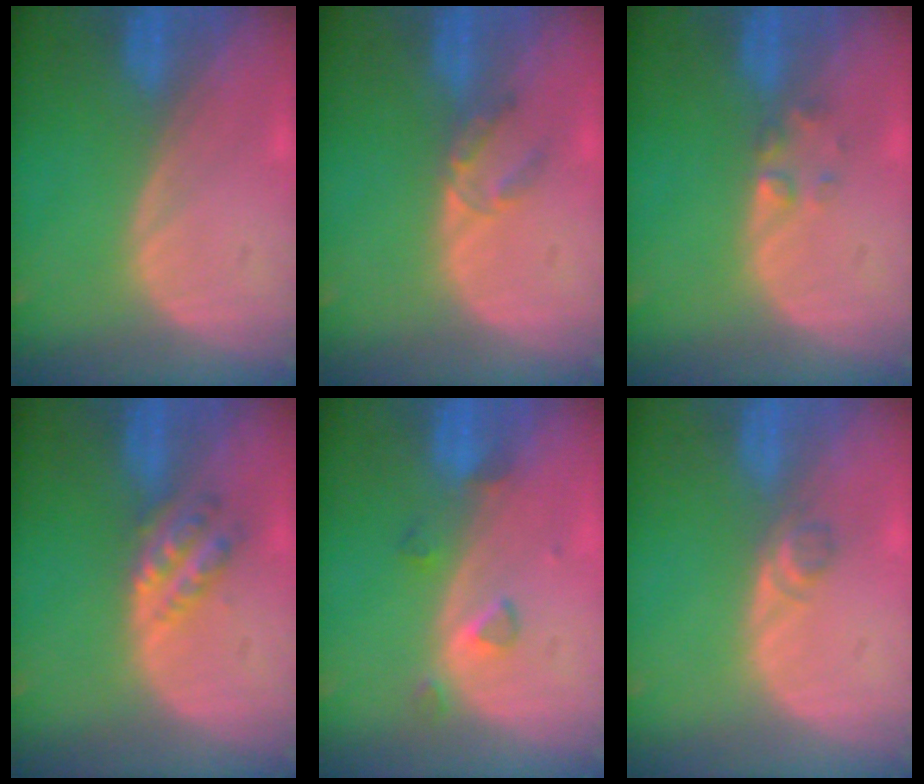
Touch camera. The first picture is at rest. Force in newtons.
{"total": 2.7, "press": 2.5, "slide": 1.0}
{"total": 1.7, "press": 1.7, "slide": 0.2}
{"total": 4.7, "press": 4.1, "slide": 2.2}
{"total": 3.0, "press": 2.8, "slide": 0.9}
{"total": 1.8, "press": 1.5, "slide": 0.9}